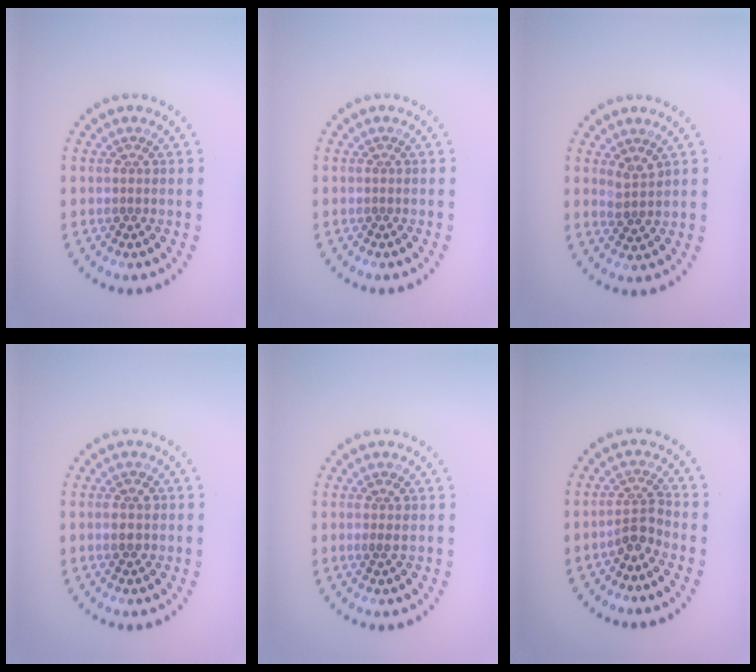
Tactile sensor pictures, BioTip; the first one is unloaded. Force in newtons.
{"total": 0.0}
{"total": 1.8, "press": 1.4, "slide": 1.0}
{"total": 1.5, "press": 1.4, "slide": 0.3}
{"total": 1.1, "press": 1.0, "slide": 0.4}
{"total": 2.3, "press": 1.7, "slide": 1.5}